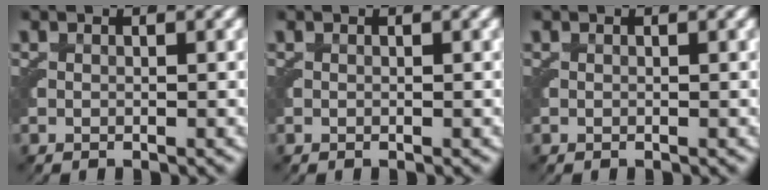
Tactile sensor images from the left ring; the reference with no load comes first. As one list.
[{"total": 0.0}, {"total": 0.0}]